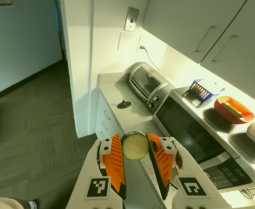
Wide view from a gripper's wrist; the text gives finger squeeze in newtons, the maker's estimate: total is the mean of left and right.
{"total": 9.3, "left": 8.8, "right": 9.7}